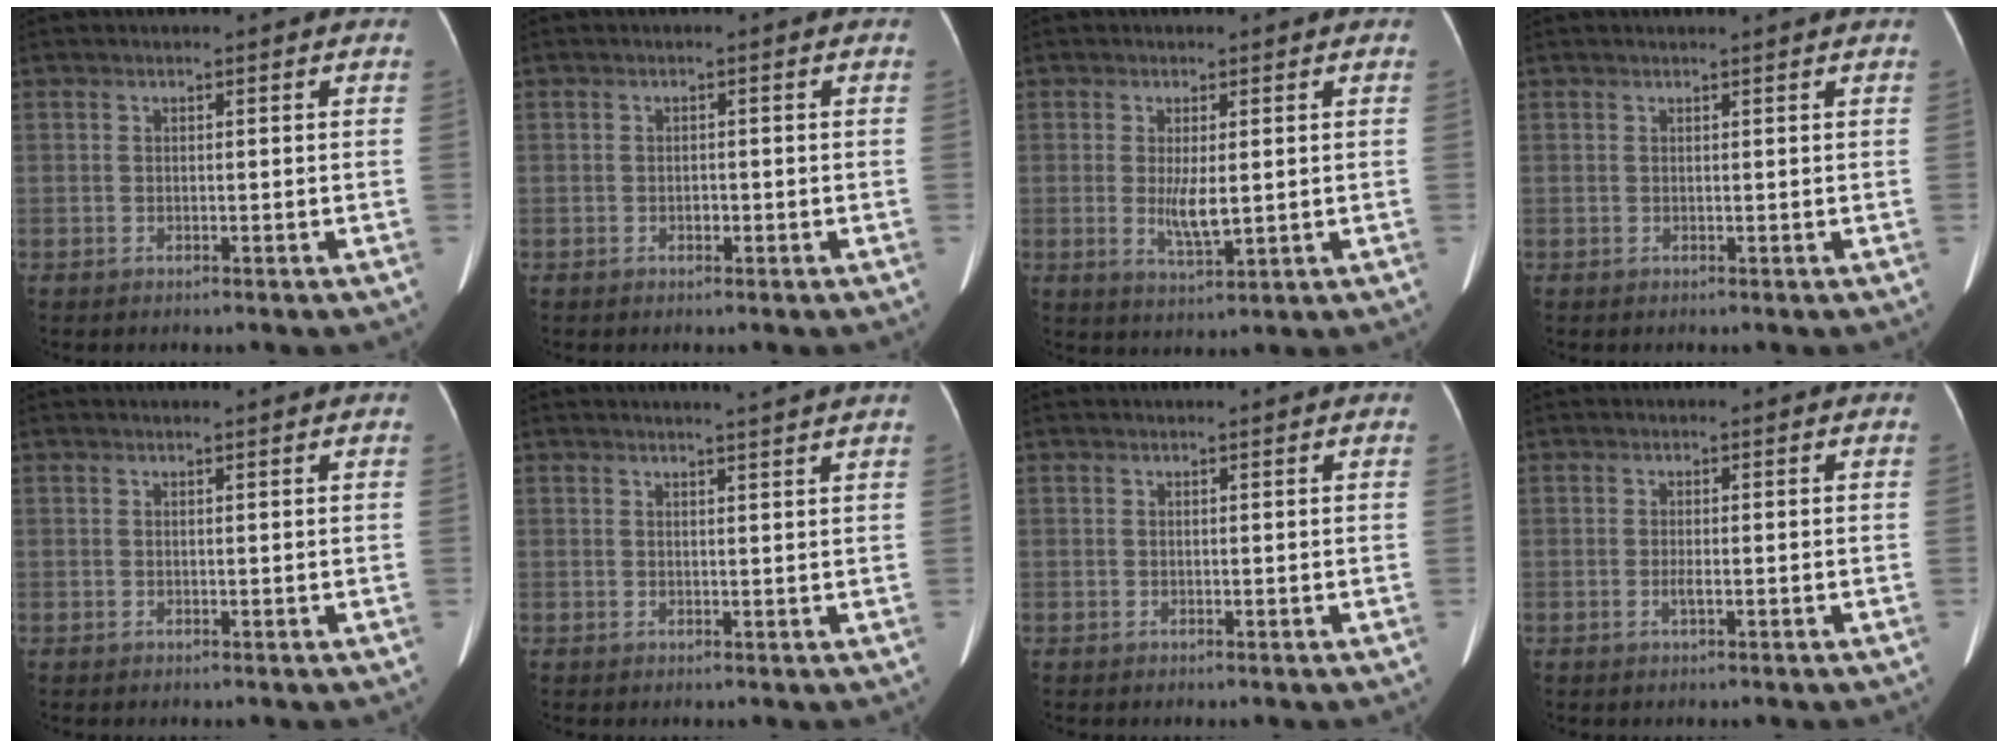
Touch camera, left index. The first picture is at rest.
{"total": 0.8, "force": [-0.4, 0.5, 0.5], "torque": [-0.009, 0.000, -0.005]}
{"total": 4.2, "force": [0.1, 0.9, 4.1], "torque": [-0.080, -0.012, 0.009]}
{"total": 2.3, "force": [2.1, -0.4, 0.7], "torque": [-0.012, 0.007, 0.025]}
{"total": 2.3, "force": [2.1, -0.4, 0.7], "torque": [-0.010, 0.011, 0.028]}
{"total": 4.6, "force": [4.1, -1.0, 1.7], "torque": [-0.022, -0.001, 0.040]}
{"total": 1.8, "force": [1.7, -0.1, 0.5], "torque": [-0.009, 0.012, 0.021]}
{"total": 0.9, "force": [-0.3, 0.0, 0.9], "torque": [-0.020, -0.003, -0.005]}